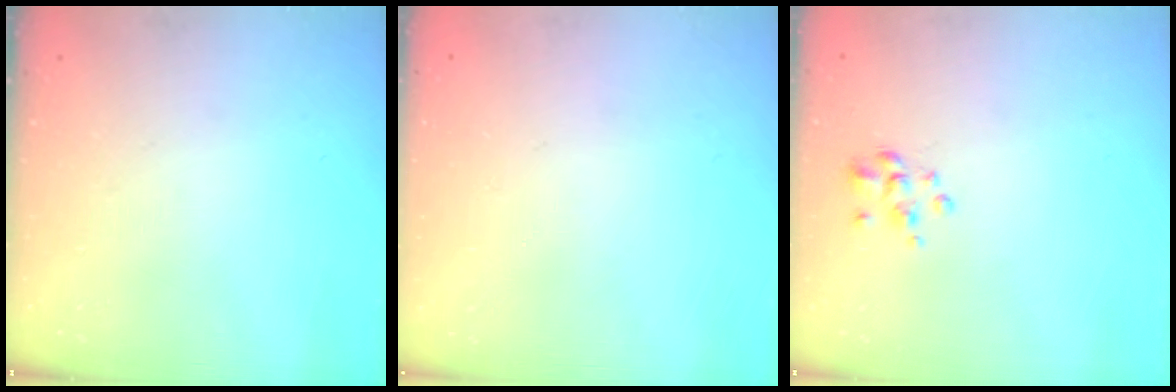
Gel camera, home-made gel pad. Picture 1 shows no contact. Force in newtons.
{"total": 1.6, "press": 1.6, "slide": 0.2}
{"total": 2.7, "press": 2.5, "slide": 0.9}